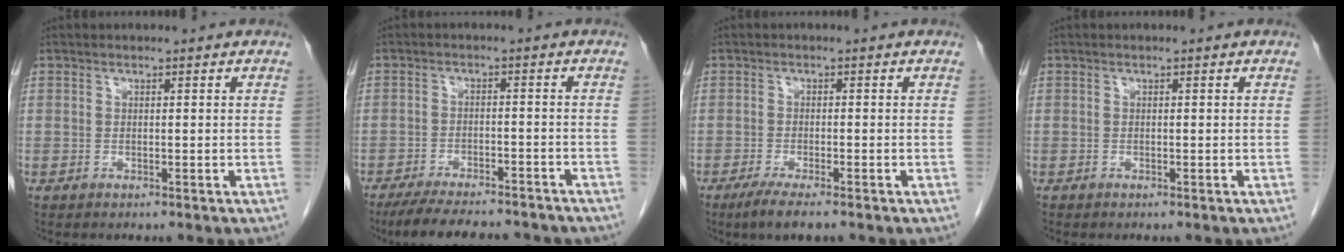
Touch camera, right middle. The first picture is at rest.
{"total": 14.6, "force": [-12.9, 3.0, 6.2], "torque": [-0.105, -0.009, -0.176]}
{"total": 4.2, "force": [-3.0, 0.4, 3.0], "torque": [-0.055, -0.011, -0.052]}
{"total": 0.0}